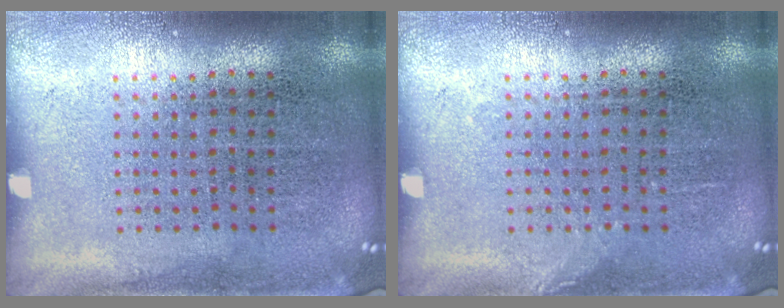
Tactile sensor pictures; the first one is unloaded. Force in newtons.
{"total": 0.6, "press": 0.5, "slide": 0.1}